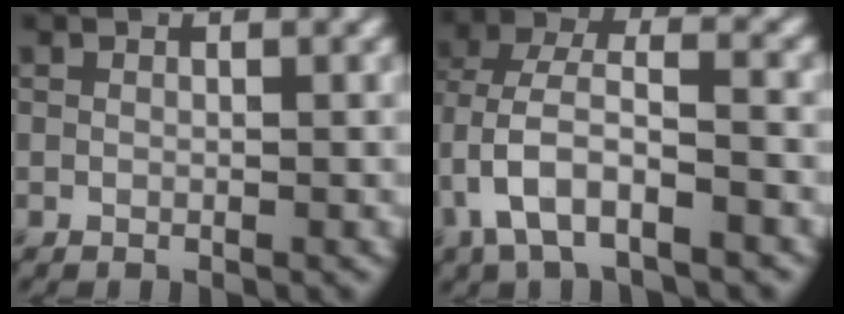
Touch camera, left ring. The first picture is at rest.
{"total": 6.9, "force": [-2.7, 3.4, 5.4], "torque": [-0.109, 0.011, -0.056]}